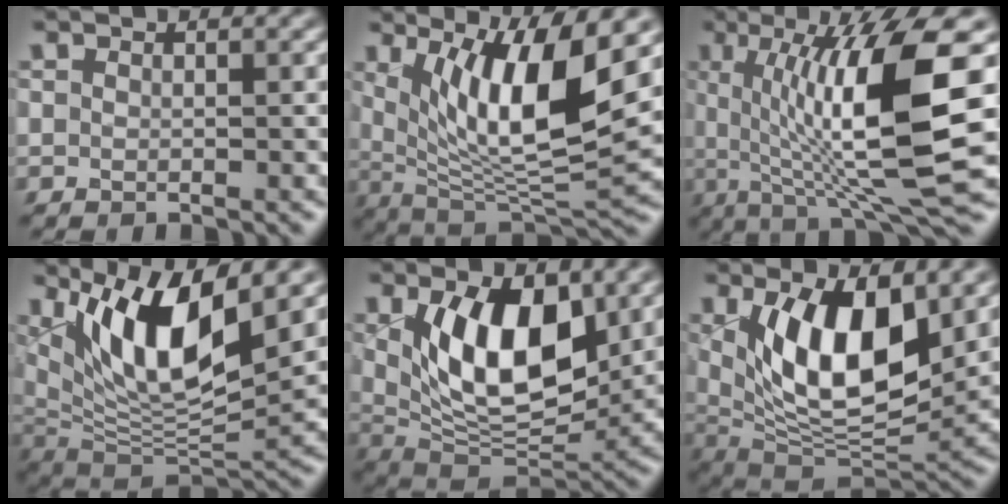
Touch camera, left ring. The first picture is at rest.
{"total": 10.5, "force": [3.5, 2.8, 9.4], "torque": [-0.153, -0.012, 0.070]}
{"total": 13.0, "force": [0.8, 2.7, 12.7], "torque": [-0.180, 0.001, 0.016]}
{"total": 10.2, "force": [4.5, 3.5, 8.4], "torque": [-0.147, -0.015, 0.088]}
{"total": 10.0, "force": [2.3, 5.1, 8.3], "torque": [-0.141, -0.013, 0.044]}
{"total": 10.6, "force": [2.5, 4.9, 9.1], "torque": [-0.153, -0.016, 0.047]}